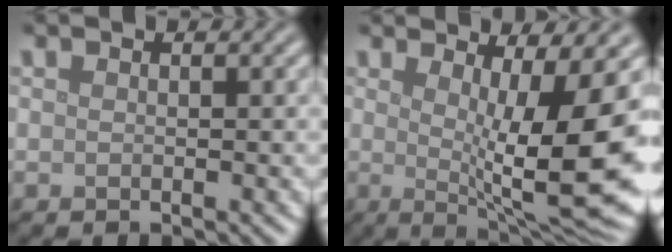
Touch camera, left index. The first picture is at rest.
{"total": 12.1, "force": [0.1, 2.8, 11.7], "torque": [-0.163, -0.012, 0.005]}